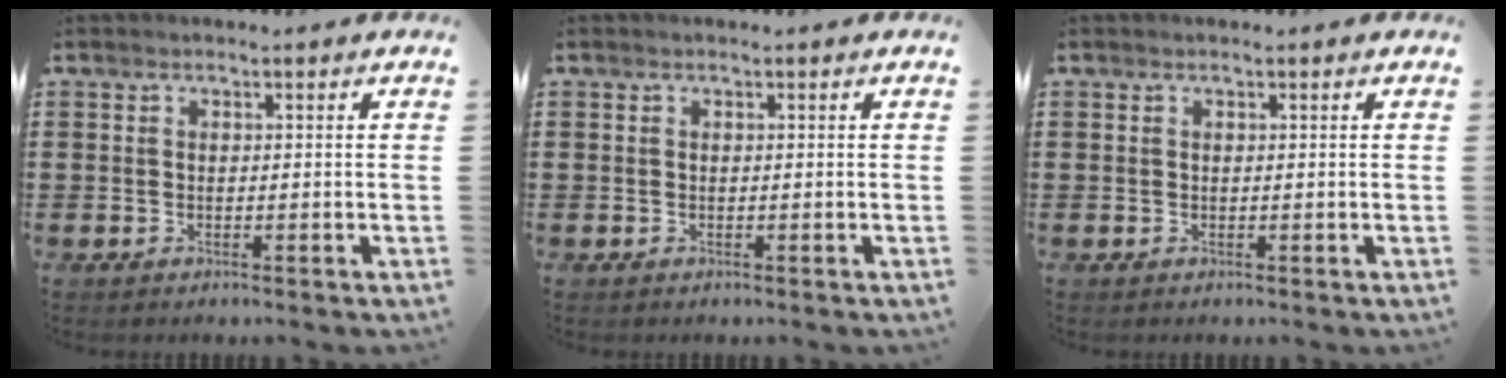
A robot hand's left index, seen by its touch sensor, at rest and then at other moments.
{"total": 0.0}
{"total": 0.0}